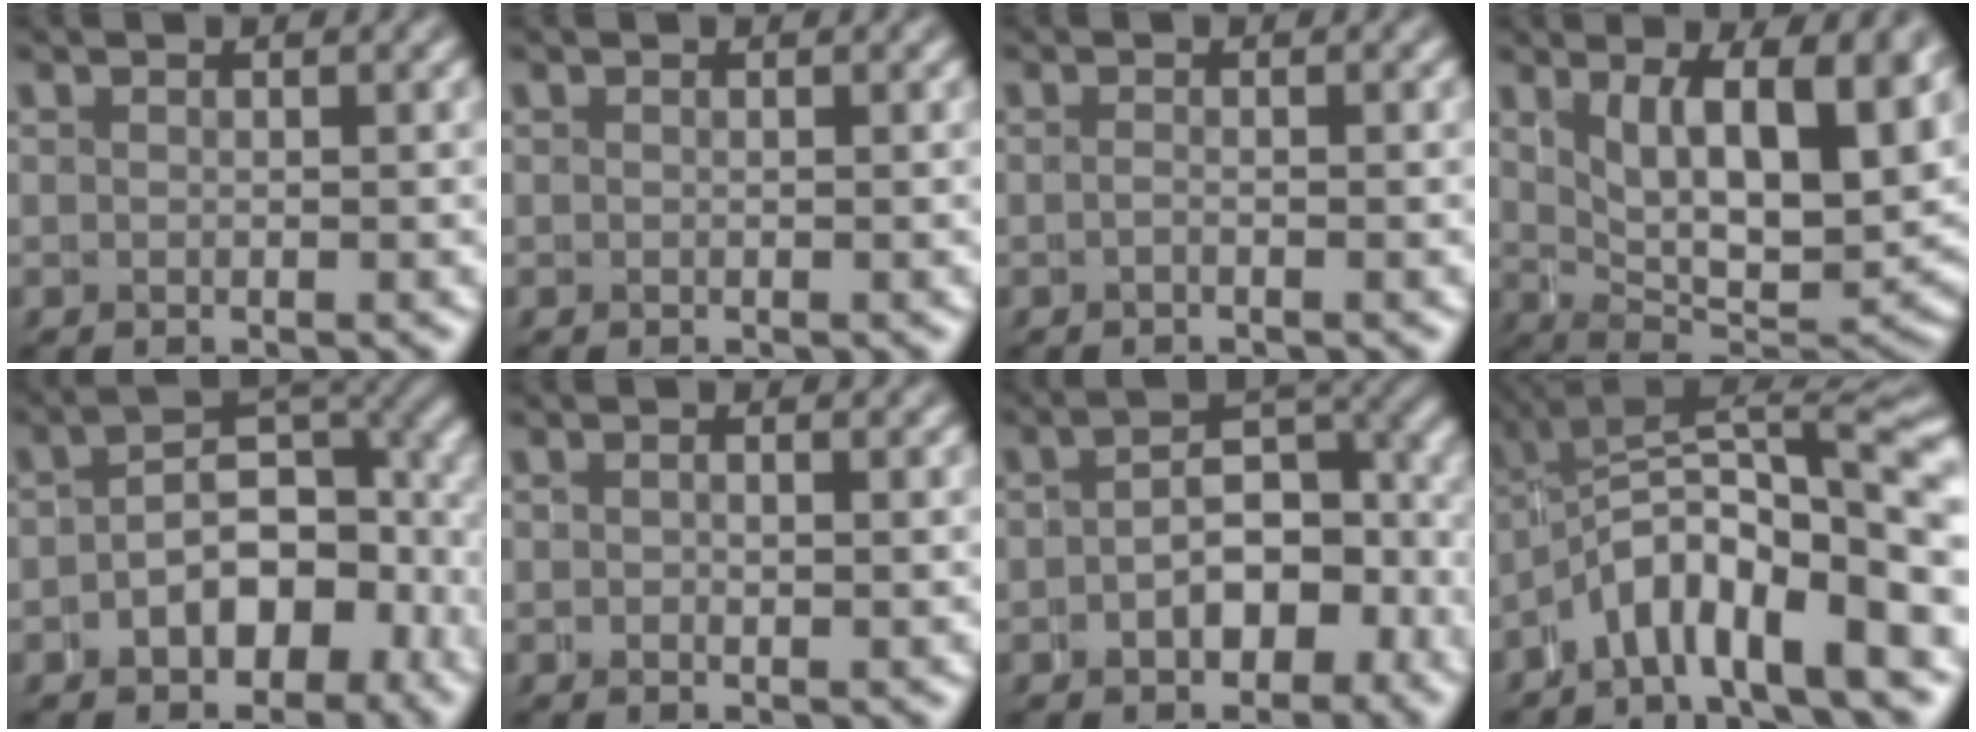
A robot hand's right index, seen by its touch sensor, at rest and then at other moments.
{"total": 0.0}
{"total": 0.6, "force": [-0.4, -0.3, 0.3], "torque": [0.002, 0.012, -0.014]}
{"total": 10.7, "force": [1.7, 4.5, 9.6], "torque": [-0.129, -0.015, 0.033]}
{"total": 6.3, "force": [-0.8, 3.8, 4.9], "torque": [-0.061, 0.006, -0.014]}
{"total": 0.7, "force": [0.1, -0.2, 0.6], "torque": [-0.007, 0.006, 0.000]}
{"total": 5.6, "force": [-1.0, 3.3, 4.3], "torque": [-0.052, 0.002, -0.015]}
{"total": 7.5, "force": [-1.2, 3.4, 6.5], "torque": [-0.093, 0.007, -0.028]}